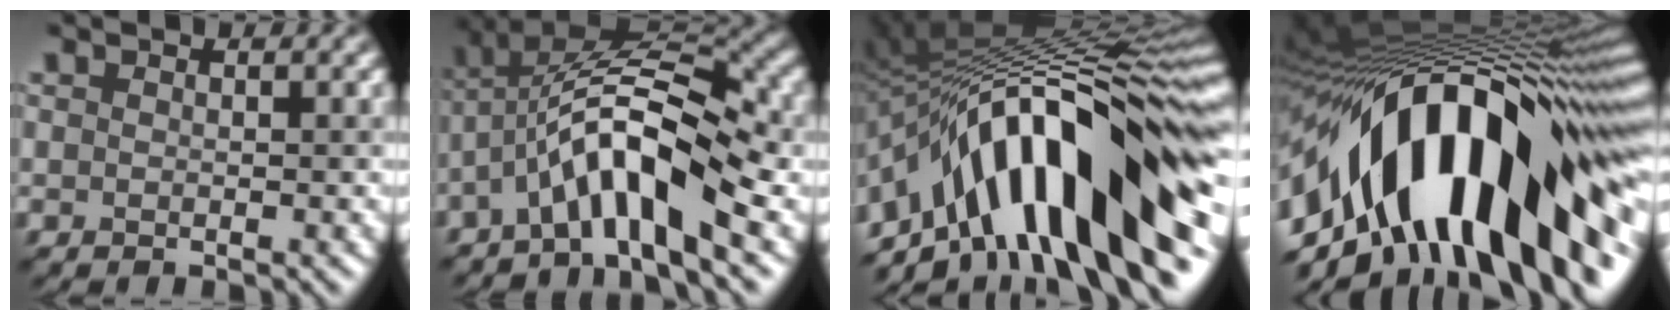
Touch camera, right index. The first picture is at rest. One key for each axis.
{"total": 9.0, "fx": -3.1, "fy": 2.8, "fz": 8.0, "tx": -0.131, "ty": 0.020, "tz": -0.065}
{"total": 15.0, "fx": -5.0, "fy": 5.6, "fz": 13.0, "tx": -0.189, "ty": 0.031, "tz": -0.092}
{"total": 17.8, "fx": -3.5, "fy": 8.7, "fz": 15.1, "tx": -0.238, "ty": 0.021, "tz": -0.071}